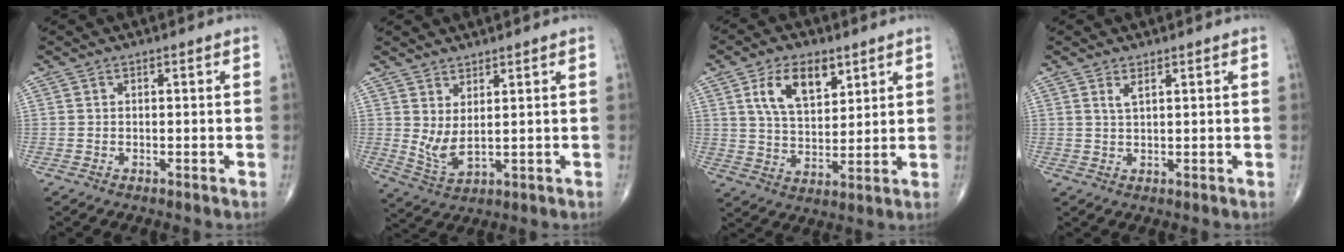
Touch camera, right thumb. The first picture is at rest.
{"total": 5.3, "force": [1.7, 1.9, 4.6], "torque": [-0.099, -0.023, 0.043]}
{"total": 10.9, "force": [5.1, 5.9, 7.5], "torque": [-0.113, -0.021, 0.098]}
{"total": 1.8, "force": [1.0, 0.5, 1.4], "torque": [-0.029, -0.005, 0.023]}